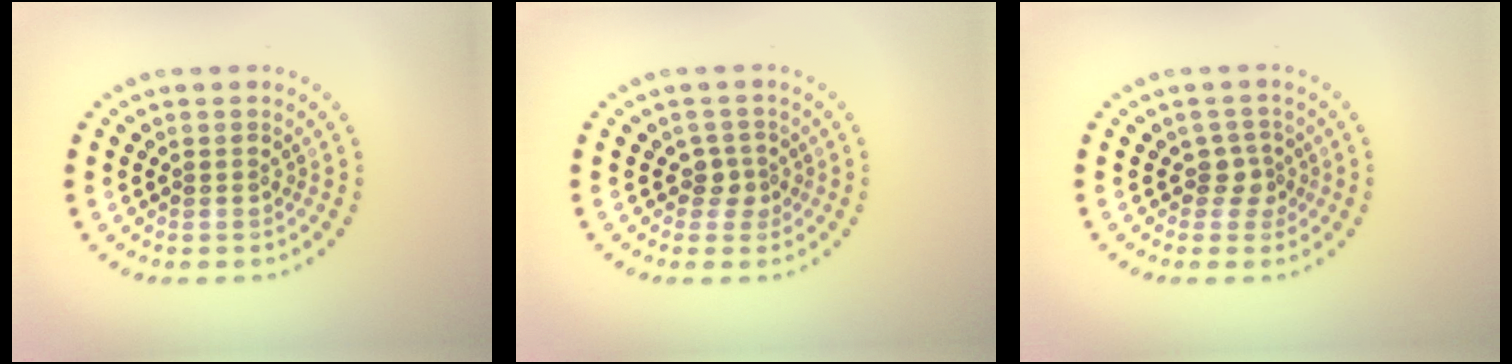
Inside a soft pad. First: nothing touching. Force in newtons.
{"total": 1.7, "press": 1.3, "slide": 1.1}
{"total": 1.9, "press": 1.4, "slide": 1.2}